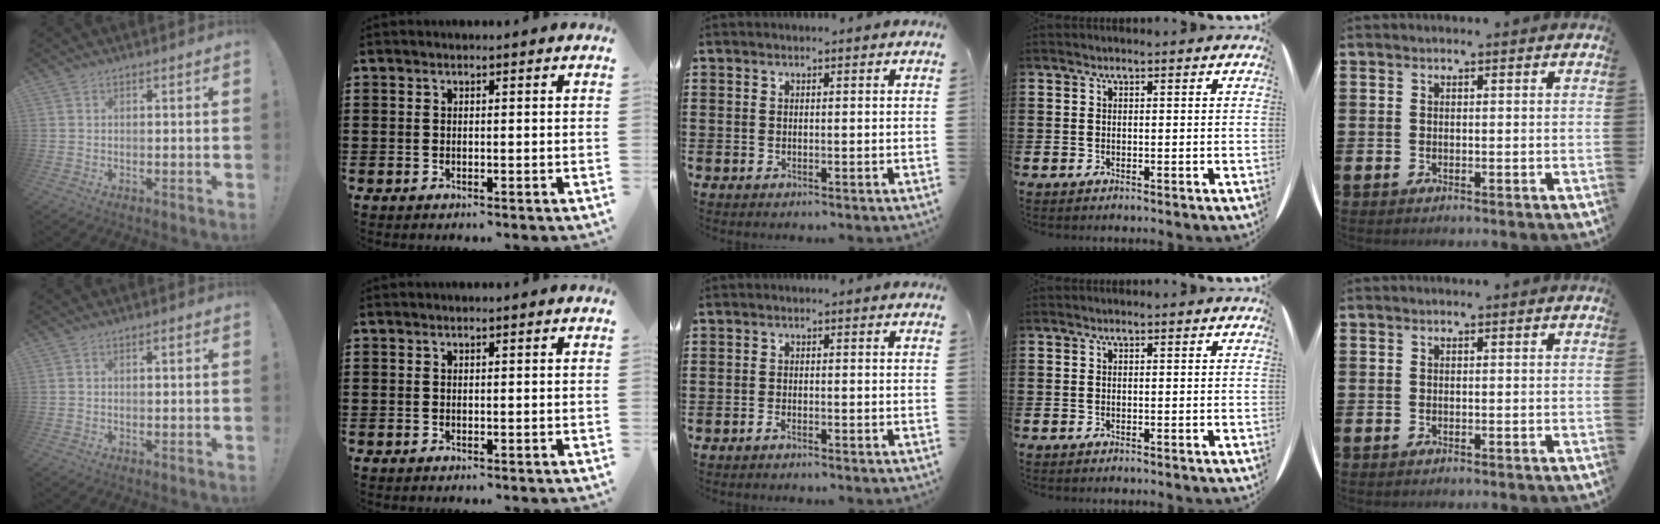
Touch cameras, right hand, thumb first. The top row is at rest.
{"thumb": {"total": 0.6, "force": [-0.1, 0.2, 0.6], "torque": [-0.010, 0.002, -0.002]}, "middle": {"total": 1.1, "force": [-1.0, 0.1, 0.5], "torque": [-0.013, -0.002, -0.019]}}